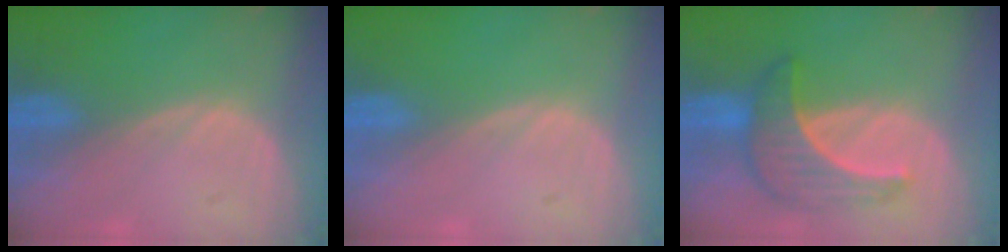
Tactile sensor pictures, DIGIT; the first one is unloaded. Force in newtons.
{"total": 0.0}
{"total": 6.6, "press": 6.6, "slide": 0.9}